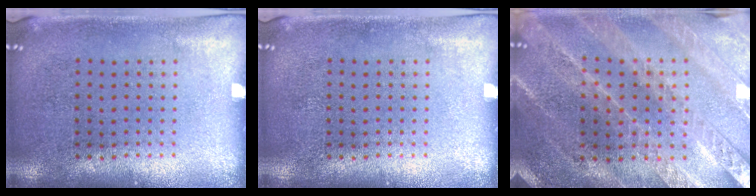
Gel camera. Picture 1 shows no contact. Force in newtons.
{"total": 0.0}
{"total": 2.4, "press": 2.4, "slide": 0.4}